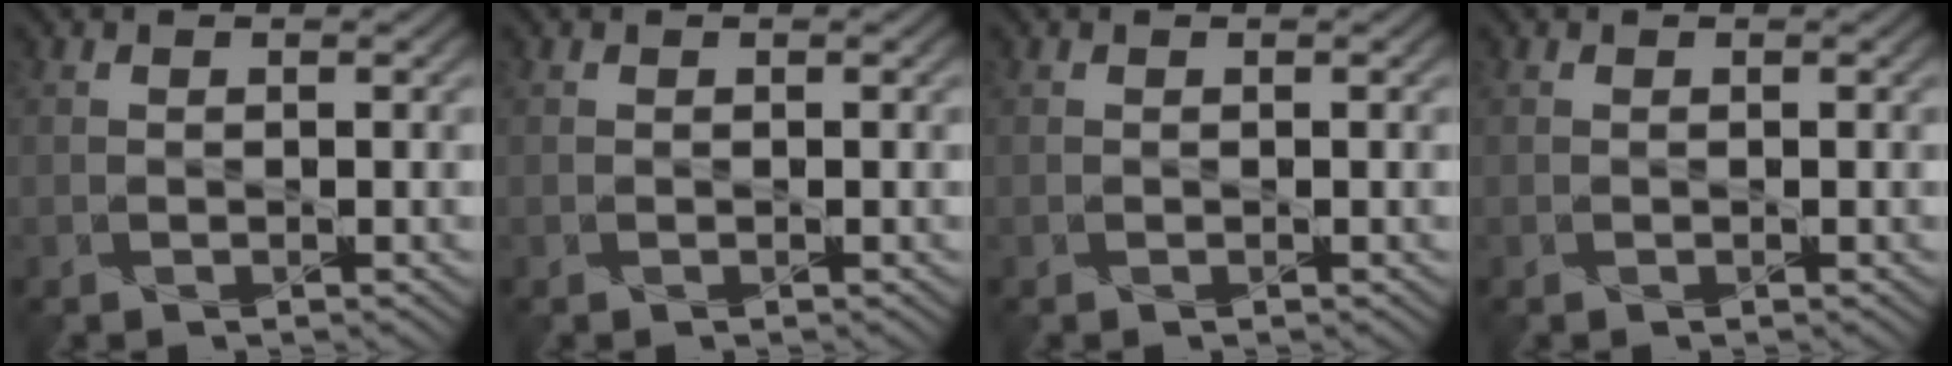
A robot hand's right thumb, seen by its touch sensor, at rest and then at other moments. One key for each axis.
{"total": 0.0}
{"total": 0.0}
{"total": 0.0}